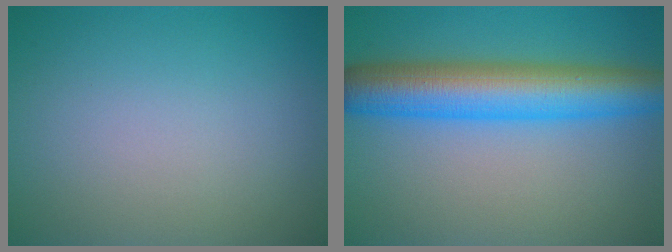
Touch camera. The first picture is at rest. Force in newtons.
{"total": 8.5, "press": 8.5, "slide": 0.1}